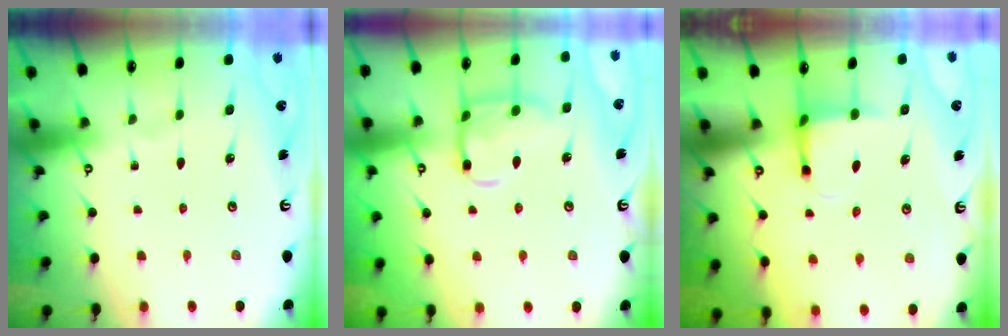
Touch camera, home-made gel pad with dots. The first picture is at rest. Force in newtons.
{"total": 12.9, "press": 12.9, "slide": 1.0}
{"total": 3.8, "press": 3.6, "slide": 1.3}